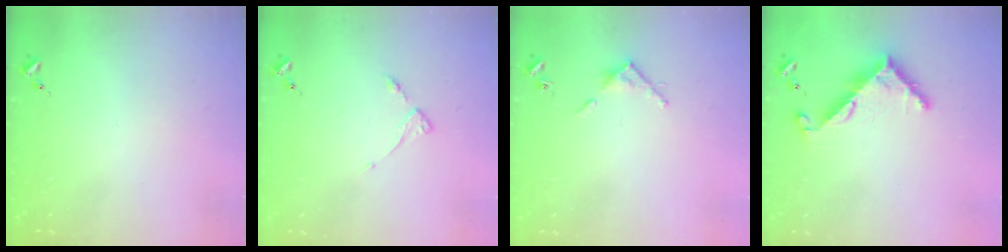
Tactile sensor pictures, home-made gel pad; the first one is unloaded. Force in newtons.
{"total": 3.8, "press": 3.8, "slide": 0.5}
{"total": 4.1, "press": 4.1, "slide": 0.3}
{"total": 6.9, "press": 6.9, "slide": 0.5}